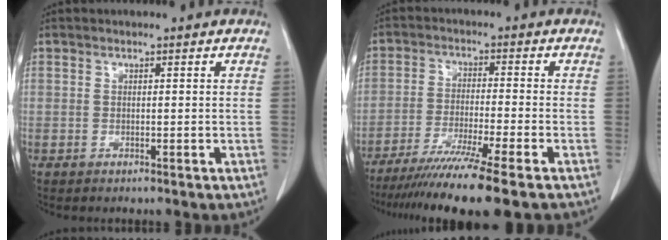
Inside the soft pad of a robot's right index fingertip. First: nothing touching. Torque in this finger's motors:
{"motor_torque": [1.31, -0.83, 0.41, 0.19]}